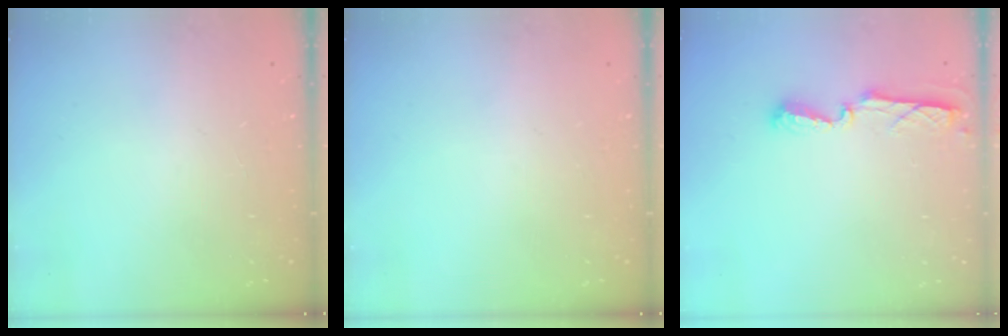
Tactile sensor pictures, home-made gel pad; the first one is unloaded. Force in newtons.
{"total": 0.0}
{"total": 5.6, "press": 5.5, "slide": 0.6}